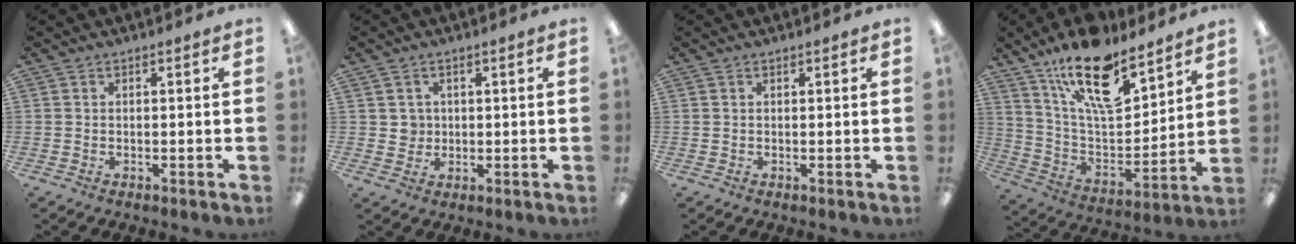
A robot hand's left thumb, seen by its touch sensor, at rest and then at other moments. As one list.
[{"total": 3.1, "force": [1.1, 2.9, 0.2], "torque": [-0.004, 0.004, 0.018]}, {"total": 0.0}, {"total": 20.4, "force": [13.7, 8.2, 12.7], "torque": [-0.218, -0.077, 0.237]}]